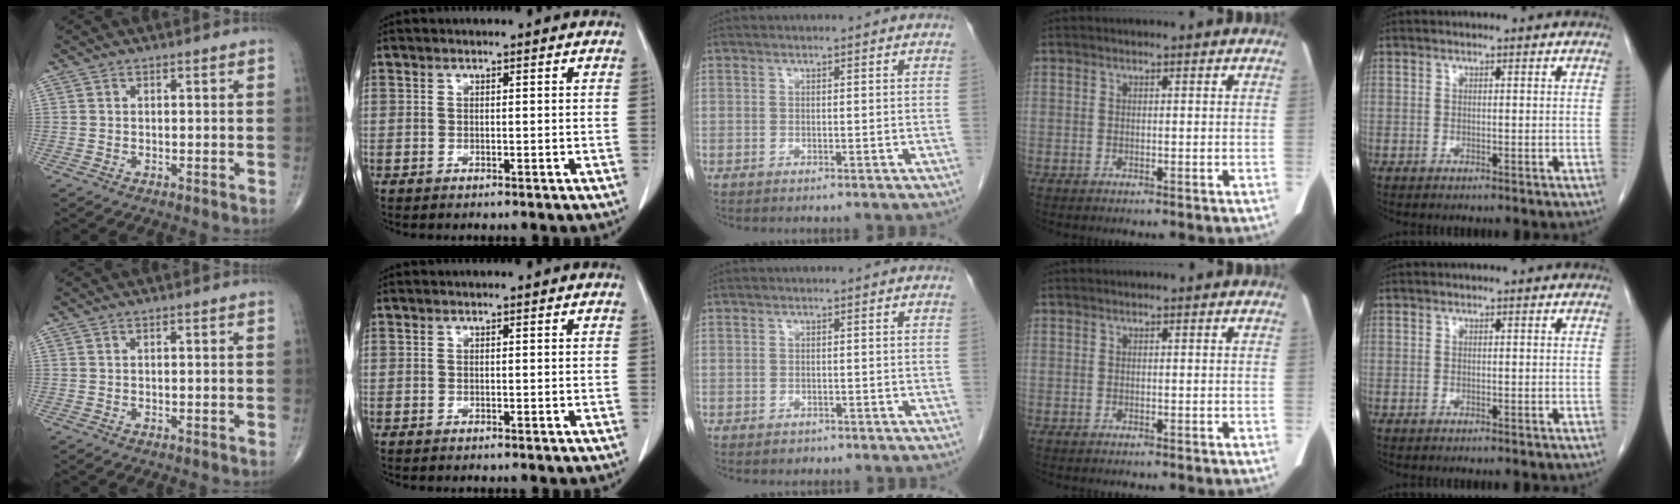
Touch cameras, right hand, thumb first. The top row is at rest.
{"middle": {"total": 1.1, "force": [-0.7, 0.8, 0.2], "torque": [-0.004, 0.001, -0.007]}}